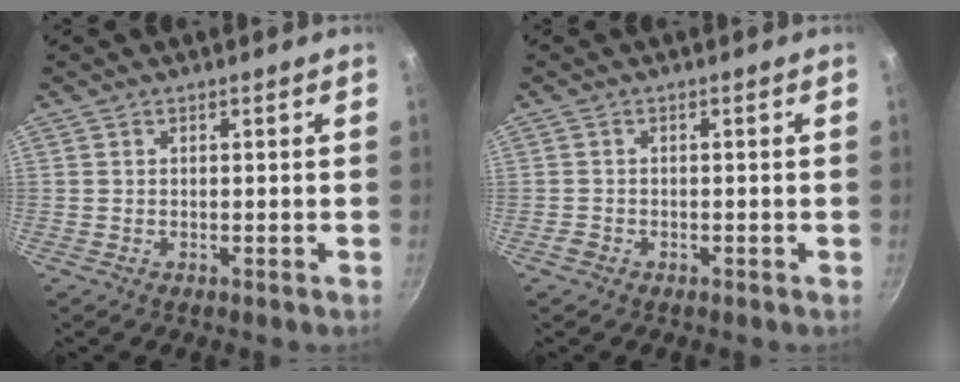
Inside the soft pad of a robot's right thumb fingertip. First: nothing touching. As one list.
[{"total": 1.3, "force": [-0.8, 1.0, 0.4], "torque": [-0.009, 0.008, -0.014]}]